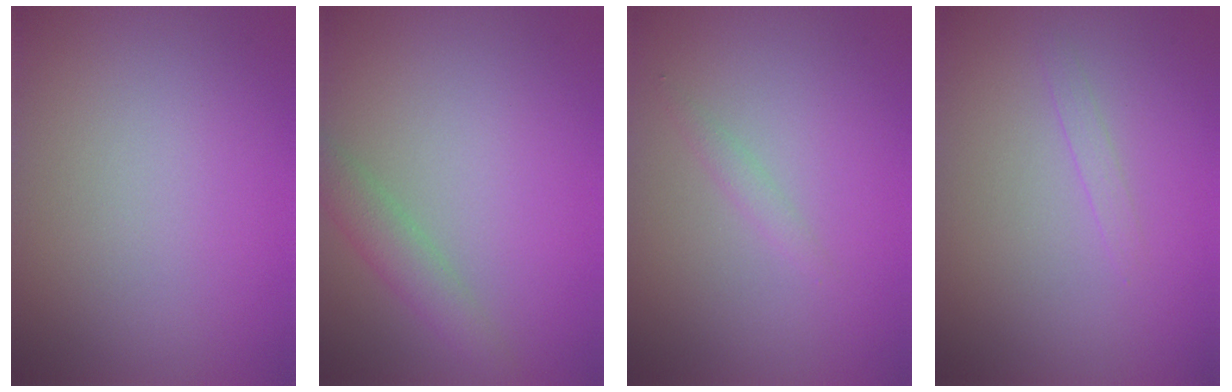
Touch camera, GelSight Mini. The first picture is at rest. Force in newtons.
{"total": 2.4, "press": 2.4, "slide": 0.1}
{"total": 0.9, "press": 0.9, "slide": 0.1}
{"total": 0.8, "press": 0.8, "slide": 0.1}